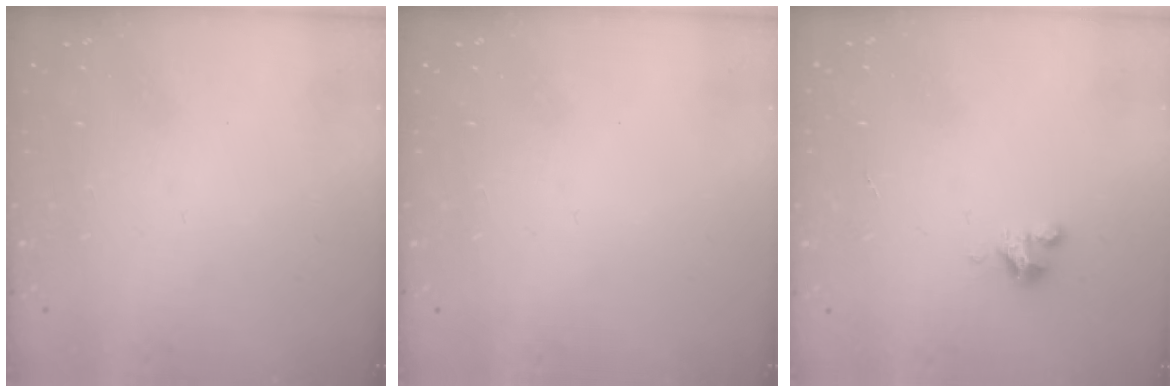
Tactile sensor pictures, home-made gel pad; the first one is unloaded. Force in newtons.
{"total": 0.0}
{"total": 2.5, "press": 2.5, "slide": 0.2}